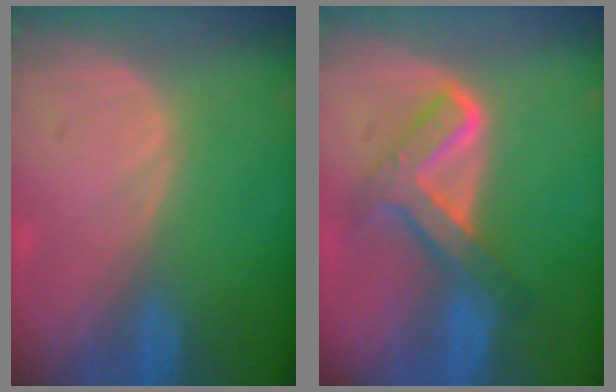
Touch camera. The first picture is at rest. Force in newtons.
{"total": 6.9, "press": 6.9, "slide": 0.4}